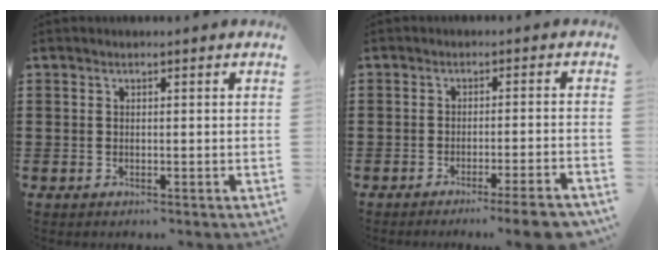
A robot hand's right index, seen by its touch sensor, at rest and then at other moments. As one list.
[{"total": 4.2, "force": [-3.3, -0.6, 2.5], "torque": [-0.039, -0.016, -0.060]}]